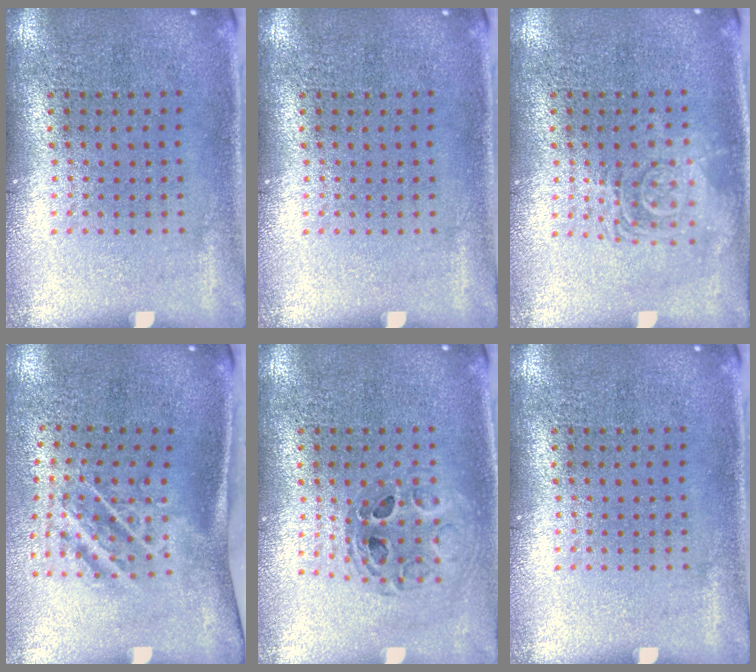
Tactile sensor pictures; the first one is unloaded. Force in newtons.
{"total": 0.0}
{"total": 1.6, "press": 1.6, "slide": 0.3}
{"total": 2.0, "press": 1.2, "slide": 1.6}
{"total": 0.7, "press": 0.7, "slide": 0.2}
{"total": 0.0}